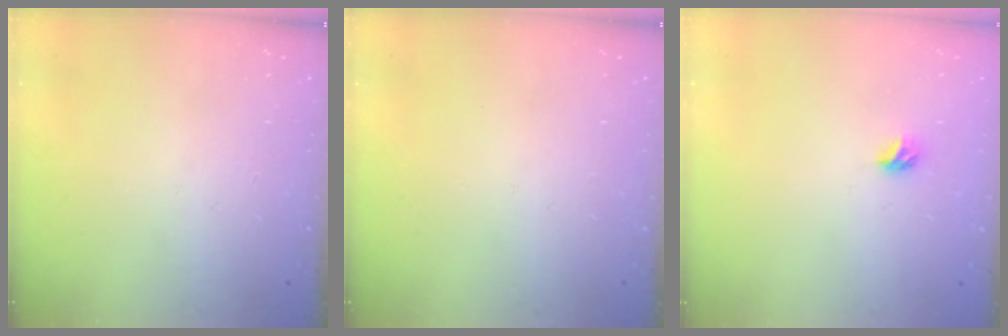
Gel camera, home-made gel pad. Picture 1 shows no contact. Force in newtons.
{"total": 0.0}
{"total": 3.3, "press": 3.2, "slide": 0.8}